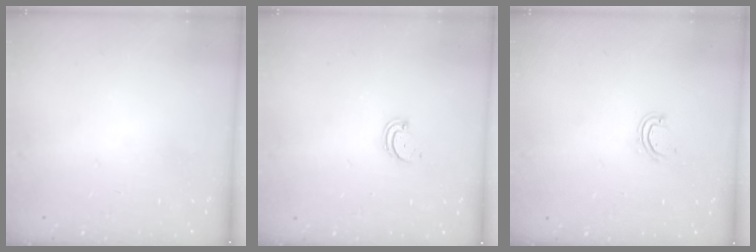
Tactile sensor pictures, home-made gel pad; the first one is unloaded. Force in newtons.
{"total": 1.9, "press": 1.9, "slide": 0.2}
{"total": 3.7, "press": 3.7, "slide": 0.3}